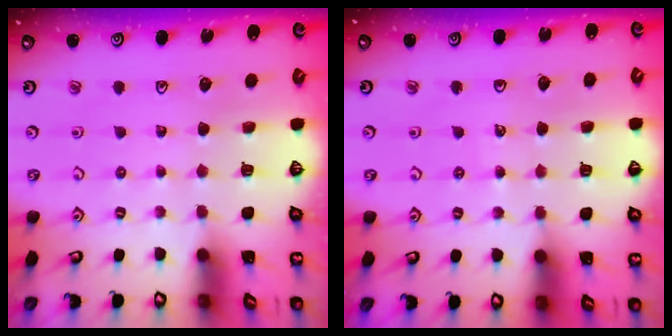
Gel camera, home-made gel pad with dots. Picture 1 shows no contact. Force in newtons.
{"total": 5.0, "press": 4.8, "slide": 1.5}